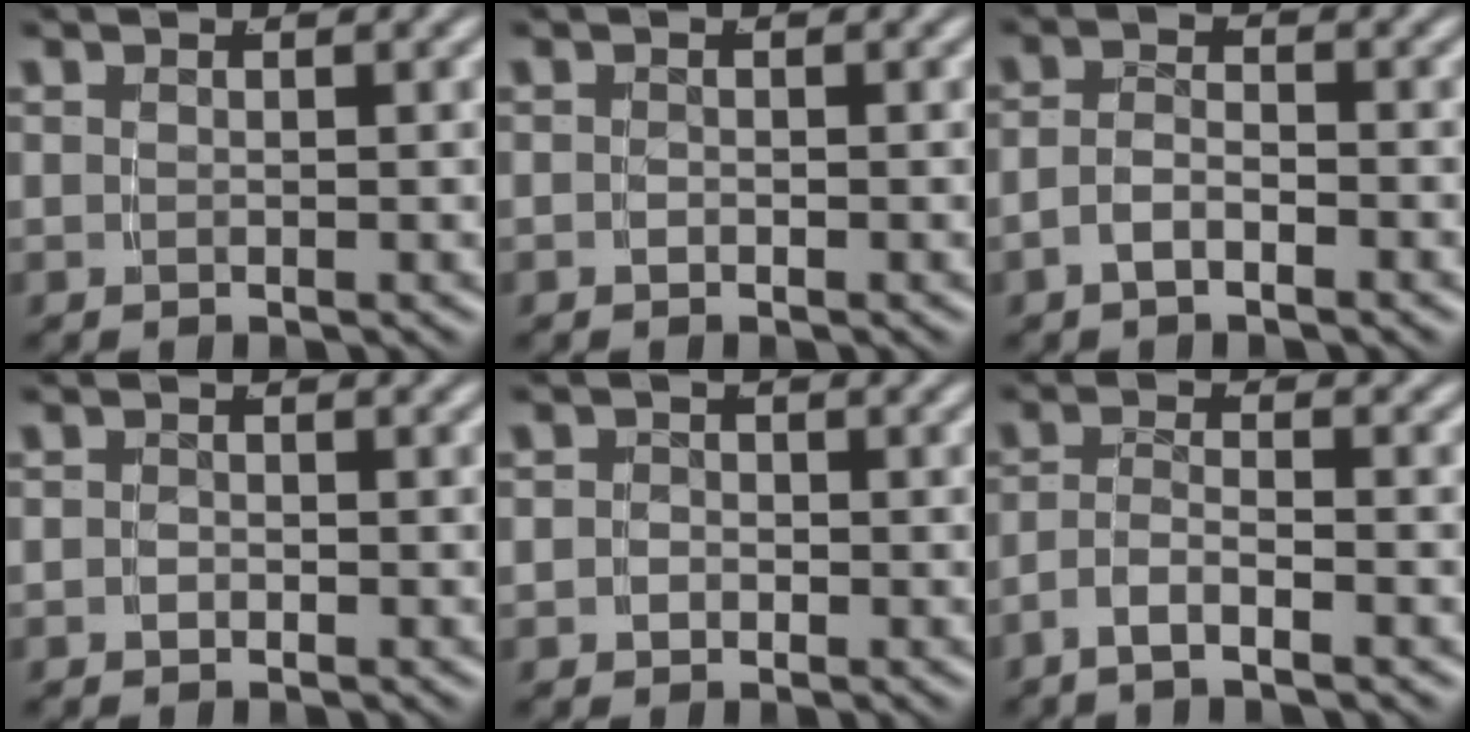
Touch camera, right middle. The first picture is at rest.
{"total": 0.6, "force": [-0.5, 0.0, 0.1], "torque": [-0.005, -0.003, -0.008]}
{"total": 2.2, "force": [-1.4, 0.9, 1.4], "torque": [-0.031, -0.006, -0.024]}
{"total": 0.7, "force": [-0.6, 0.3, 0.1], "torque": [-0.006, -0.005, -0.010]}
{"total": 1.6, "force": [-0.6, 1.4, 0.4], "torque": [-0.013, -0.009, -0.009]}
{"total": 2.7, "force": [-1.9, 0.5, 1.9], "torque": [-0.042, -0.009, -0.031]}